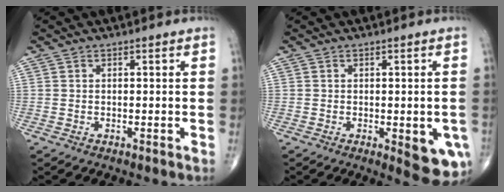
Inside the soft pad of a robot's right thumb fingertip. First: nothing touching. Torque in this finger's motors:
{"motor_torque": [0.86, 0.92, -0.06, -0.28, 0.15]}